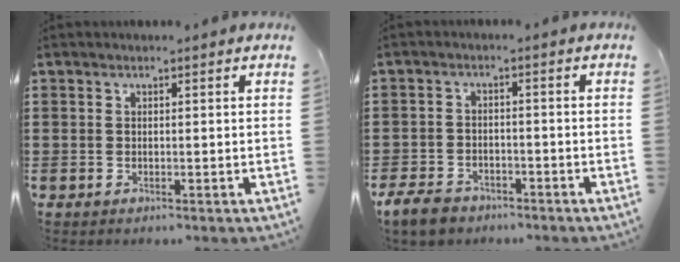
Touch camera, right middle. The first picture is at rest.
{"total": 3.8, "force": [-3.2, 1.5, 1.3], "torque": [-0.040, 0.002, -0.069]}